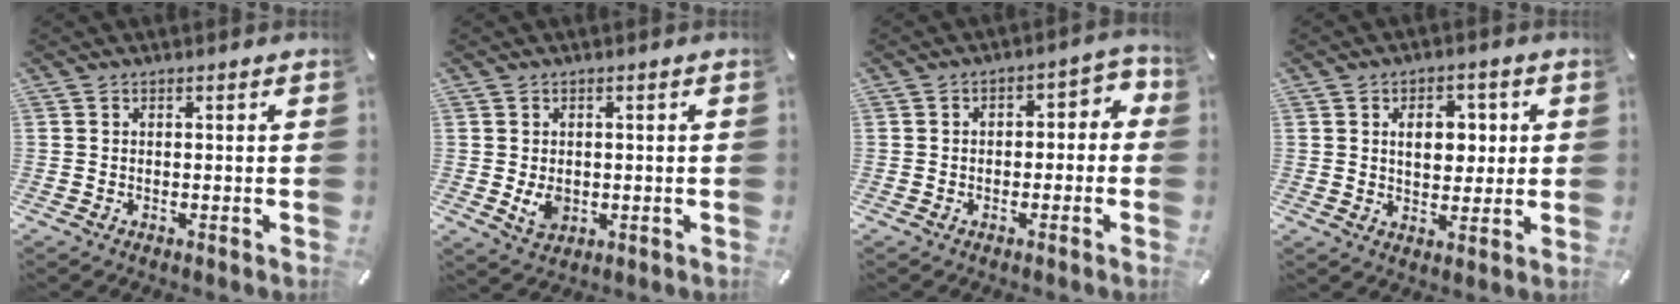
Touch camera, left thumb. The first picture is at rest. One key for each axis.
{"total": 3.9, "fx": -0.4, "fy": 3.0, "fz": 2.4, "tx": -0.046, "ty": -0.003, "tz": -0.008}
{"total": 4.5, "fx": -1.2, "fy": 3.1, "fz": 3.0, "tx": -0.035, "ty": 0.006, "tz": -0.033}
{"total": 8.0, "fx": 1.7, "fy": 5.7, "fz": 5.4, "tx": -0.072, "ty": -0.003, "tz": 0.019}